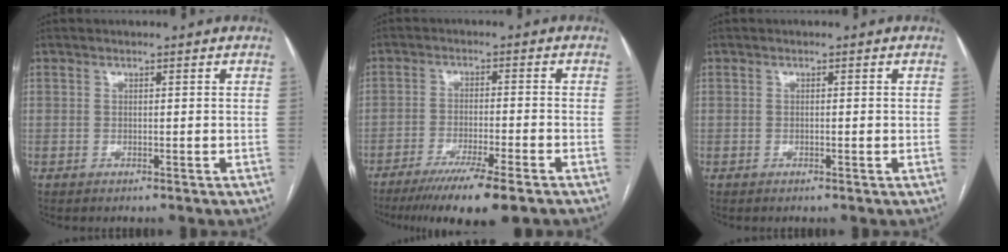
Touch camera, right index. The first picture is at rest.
{"total": 11.2, "force": [-8.3, 0.1, 7.5], "torque": [-0.110, -0.026, -0.128]}
{"total": 0.8, "force": [-0.1, 0.1, 0.7], "torque": [-0.011, 0.000, -0.001]}